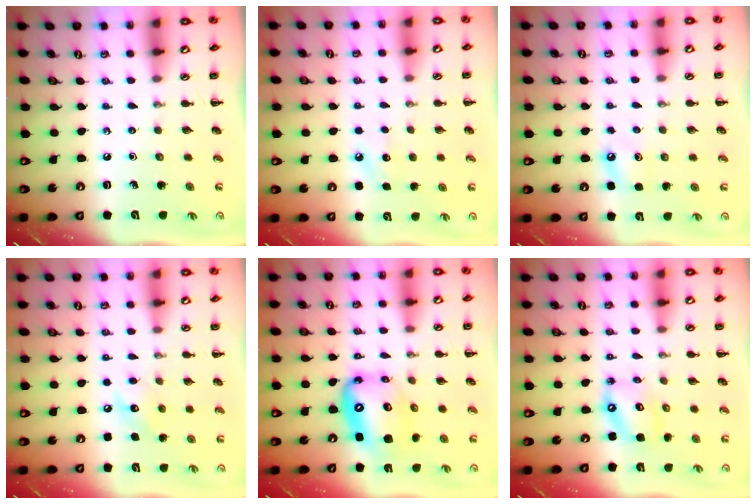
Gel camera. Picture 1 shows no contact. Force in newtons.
{"total": 6.4, "press": 6.2, "slide": 1.5}
{"total": 5.9, "press": 5.6, "slide": 1.9}
{"total": 7.3, "press": 7.2, "slide": 1.0}
{"total": 12.9, "press": 12.5, "slide": 3.3}
{"total": 9.5, "press": 9.3, "slide": 2.1}